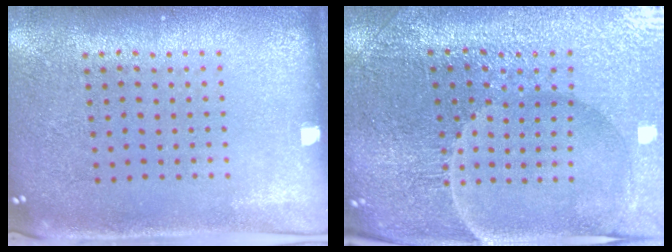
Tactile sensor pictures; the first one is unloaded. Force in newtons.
{"total": 4.2, "press": 4.1, "slide": 0.7}